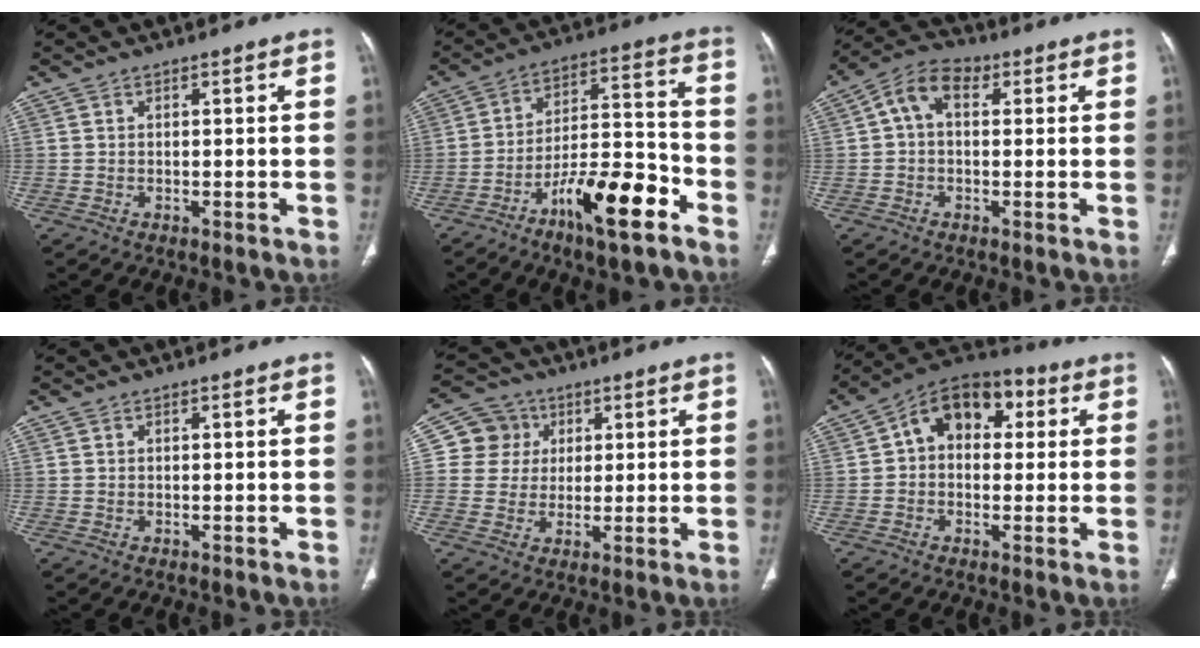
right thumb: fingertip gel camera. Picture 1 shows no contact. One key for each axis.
{"total": 15.2, "fx": -8.7, "fy": 4.3, "fz": 11.7, "tx": -0.186, "ty": 0.066, "tz": -0.145}
{"total": 7.4, "fx": 1.4, "fy": 4.9, "fz": 5.3, "tx": -0.082, "ty": 0.025, "tz": 0.013}
{"total": 0.0}
{"total": 7.7, "fx": 2.0, "fy": 7.4, "fz": 1.1, "tx": 0.015, "ty": 0.003, "tz": 0.030}
{"total": 12.0, "fx": 2.5, "fy": 8.3, "fz": 8.3, "tx": -0.084, "ty": 0.031, "tz": 0.023}